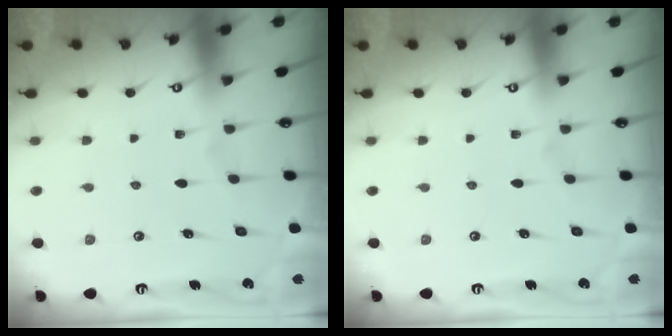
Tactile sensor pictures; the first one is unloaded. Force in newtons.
{"total": 0.0}